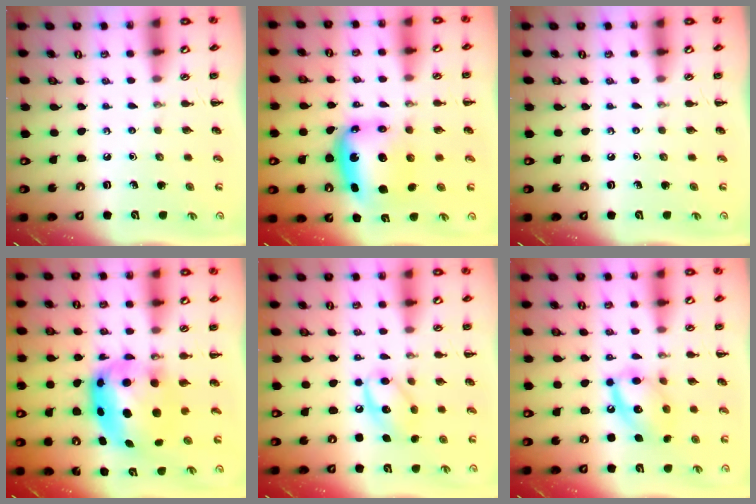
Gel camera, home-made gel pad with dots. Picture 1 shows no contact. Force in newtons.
{"total": 7.1, "press": 6.8, "slide": 2.1}
{"total": 0.0}
{"total": 8.6, "press": 8.4, "slide": 2.1}
{"total": 11.9, "press": 11.8, "slide": 1.5}
{"total": 14.0, "press": 13.9, "slide": 1.9}